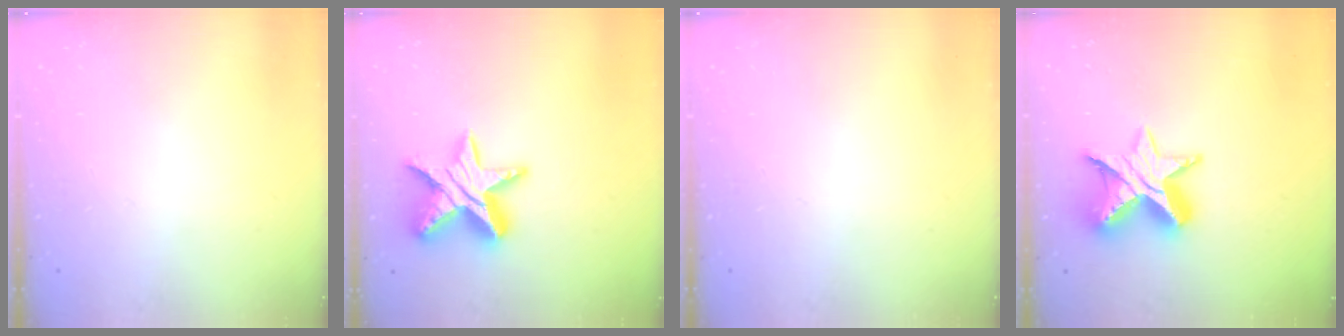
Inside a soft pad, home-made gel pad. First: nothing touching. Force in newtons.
{"total": 14.6, "press": 14.5, "slide": 1.2}
{"total": 0.0}
{"total": 14.4, "press": 14.4, "slide": 0.8}